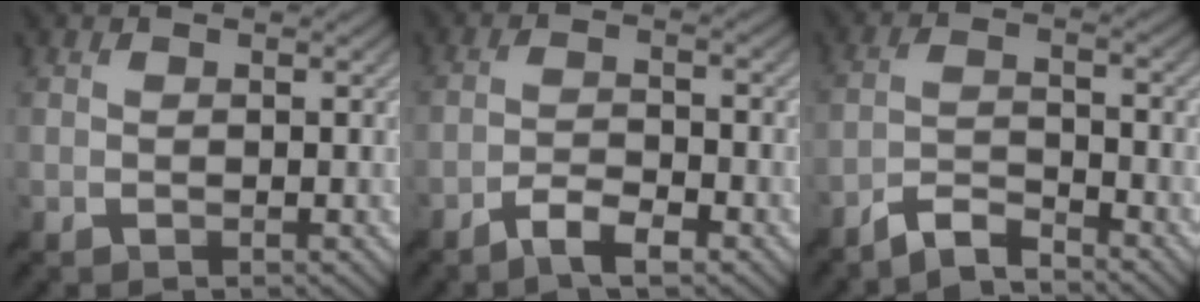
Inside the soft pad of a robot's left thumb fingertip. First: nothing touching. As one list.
[{"total": 4.0, "force": [-2.8, 0.8, 2.7], "torque": [-0.056, 0.006, -0.057]}, {"total": 4.6, "force": [-4.1, 0.7, 2.0], "torque": [-0.042, 0.005, -0.087]}]